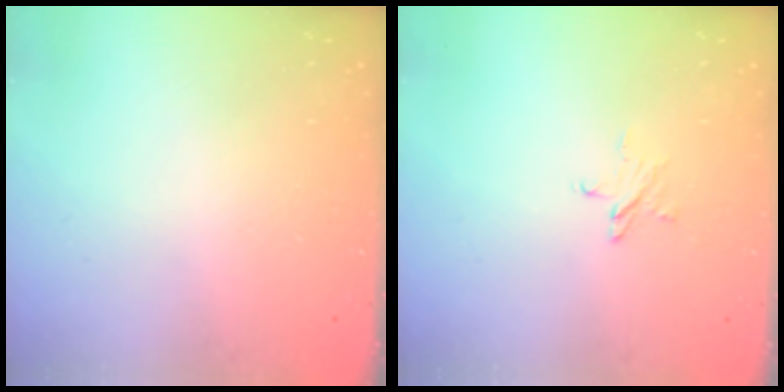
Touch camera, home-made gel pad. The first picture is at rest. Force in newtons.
{"total": 4.1, "press": 4.1, "slide": 0.4}